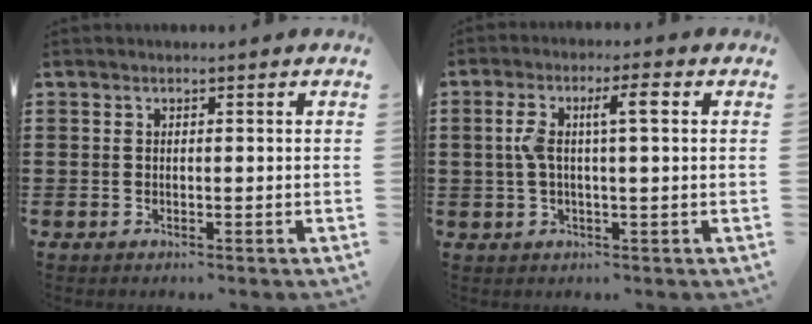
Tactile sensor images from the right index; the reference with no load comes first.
{"total": 5.6, "force": [0.8, 1.1, 5.4], "torque": [-0.110, 0.004, 0.006]}